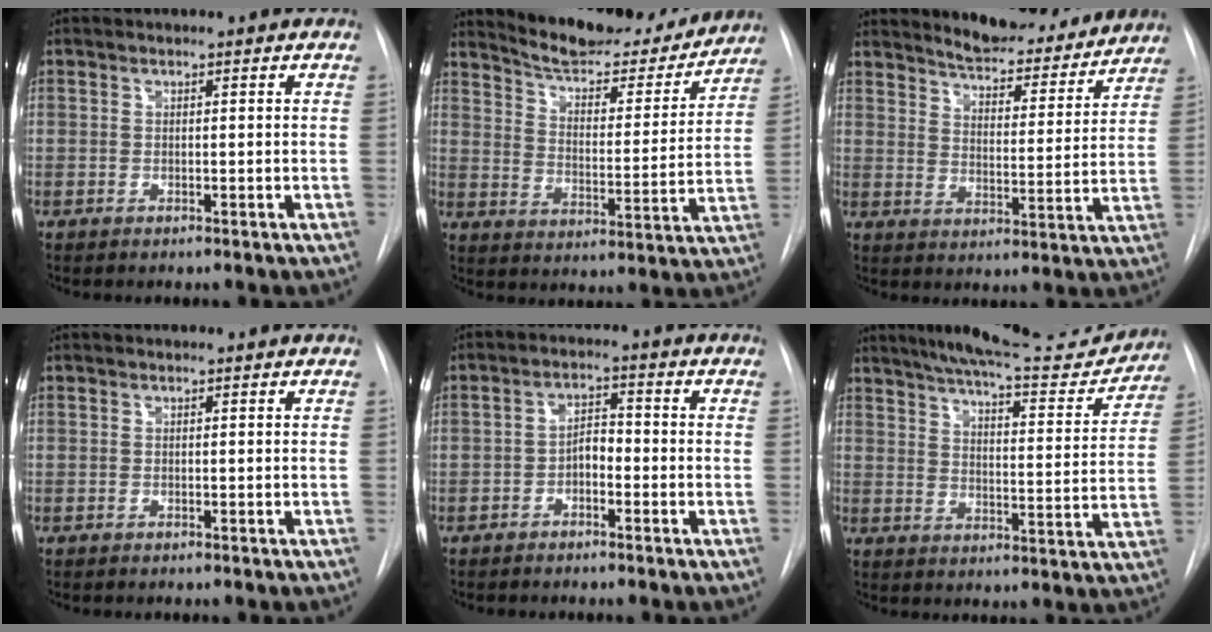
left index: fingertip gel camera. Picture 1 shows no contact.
{"total": 19.3, "force": [17.8, 4.3, 6.3], "torque": [-0.087, -0.017, 0.247]}
{"total": 15.7, "force": [14.6, 3.5, 4.6], "torque": [-0.051, -0.021, 0.192]}
{"total": 0.0}
{"total": 3.1, "force": [-1.4, 1.6, 2.3], "torque": [-0.037, 0.012, -0.027]}
{"total": 19.3, "force": [17.8, 2.6, 7.1], "torque": [-0.105, -0.033, 0.231]}